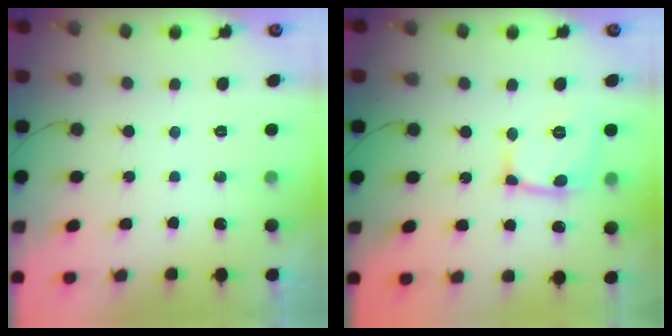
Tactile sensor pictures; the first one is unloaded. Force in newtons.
{"total": 12.5, "press": 12.4, "slide": 1.2}